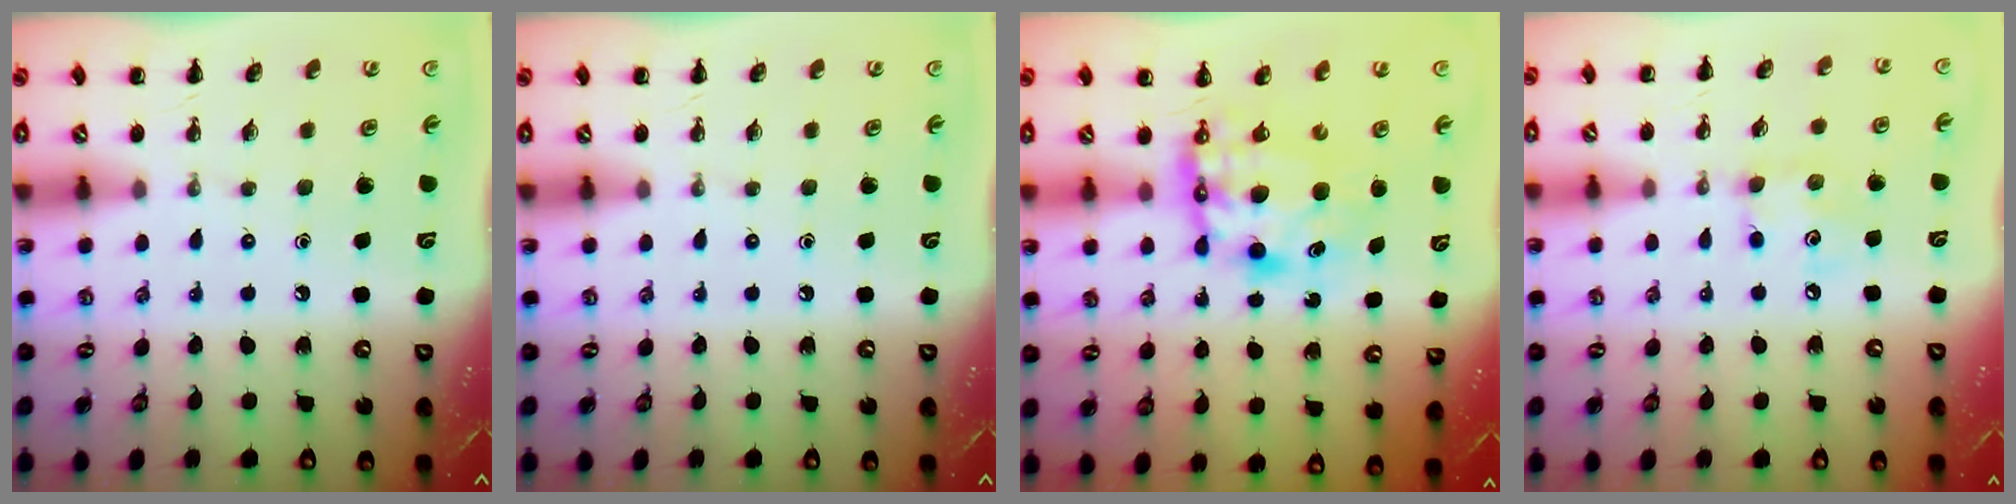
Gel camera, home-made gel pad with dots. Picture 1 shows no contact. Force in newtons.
{"total": 0.0}
{"total": 7.4, "press": 7.2, "slide": 1.8}
{"total": 5.6, "press": 5.6, "slide": 0.6}